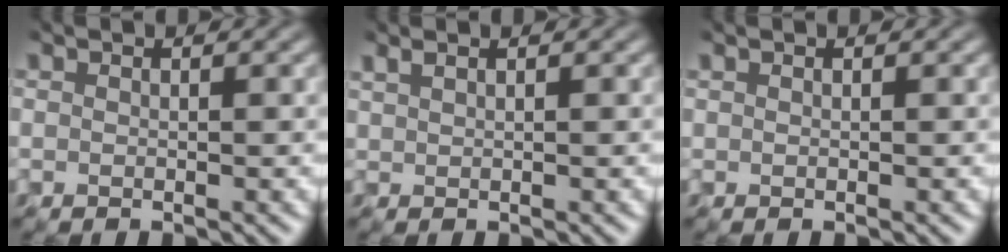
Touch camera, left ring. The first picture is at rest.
{"total": 0.9, "force": [0.7, 0.2, 0.5], "torque": [-0.013, 0.001, 0.017]}
{"total": 0.0}